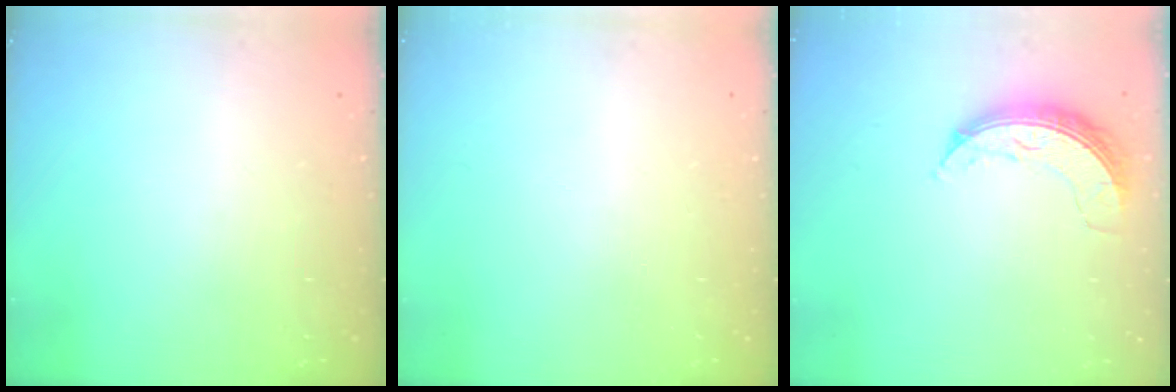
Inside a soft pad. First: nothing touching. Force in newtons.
{"total": 0.0}
{"total": 7.2, "press": 7.2, "slide": 0.4}